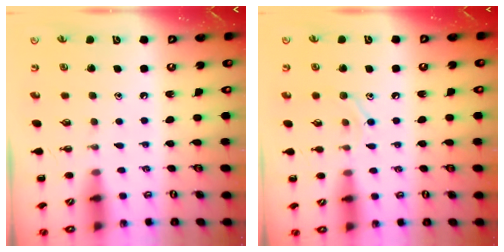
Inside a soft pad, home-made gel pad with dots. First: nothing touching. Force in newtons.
{"total": 8.2, "press": 8.1, "slide": 1.5}